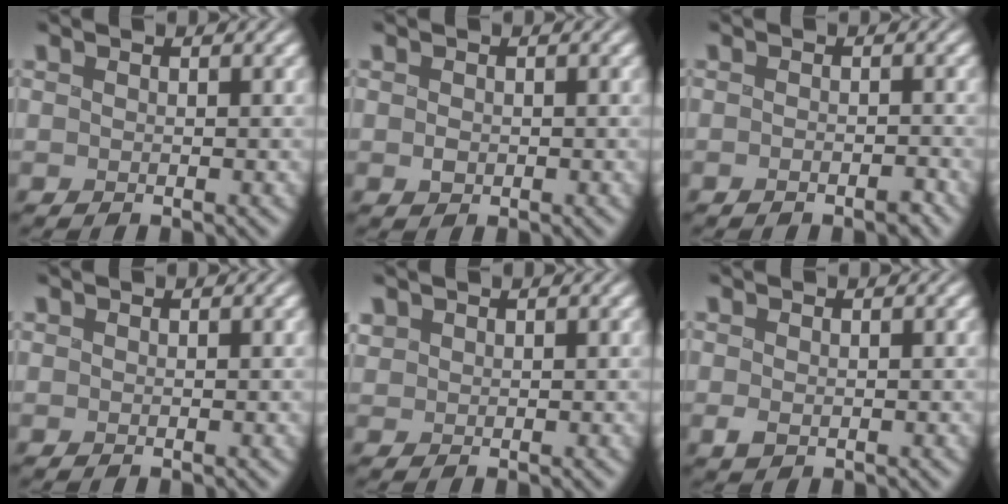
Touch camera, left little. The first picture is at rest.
{"total": 0.8, "force": [-0.1, 0.7, 0.3], "torque": [-0.004, -0.001, 0.001]}
{"total": 1.2, "force": [-1.0, 0.4, 0.6], "torque": [-0.003, -0.004, -0.016]}
{"total": 0.0}
{"total": 1.0, "force": [0.7, 0.6, 0.1], "torque": [-0.005, 0.006, 0.019]}
{"total": 0.6, "force": [0.1, 0.4, 0.4], "torque": [-0.007, -0.002, 0.004]}